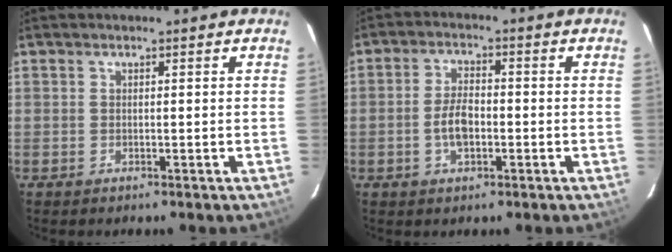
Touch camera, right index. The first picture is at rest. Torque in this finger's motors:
{"motor_torque": [1.19, 0.18, 0.63, 0.07]}